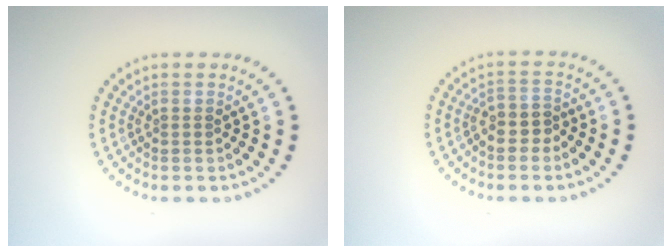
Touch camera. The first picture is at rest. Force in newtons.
{"total": 2.2, "press": 2.0, "slide": 0.9}